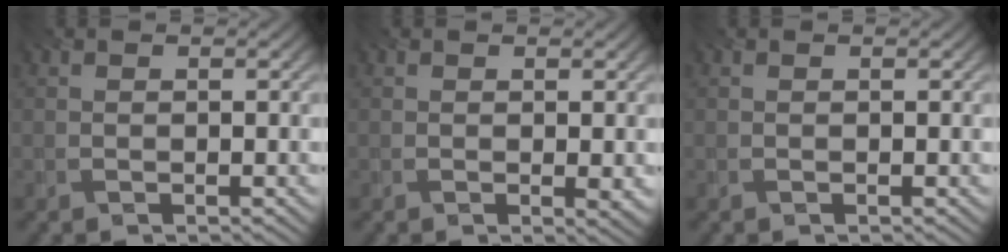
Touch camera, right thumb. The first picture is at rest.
{"total": 1.2, "force": [0.3, 0.4, 1.1], "torque": [-0.018, -0.006, 0.005]}
{"total": 0.0}